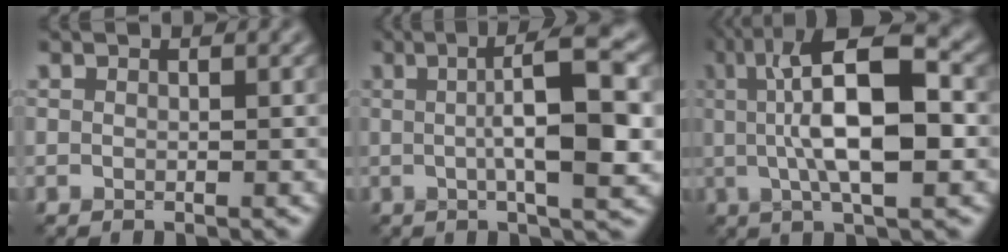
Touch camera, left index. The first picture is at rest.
{"total": 8.9, "force": [0.5, 2.0, 8.7], "torque": [-0.116, 0.007, 0.004]}
{"total": 10.4, "force": [1.1, 3.3, 9.8], "torque": [-0.154, 0.020, 0.012]}